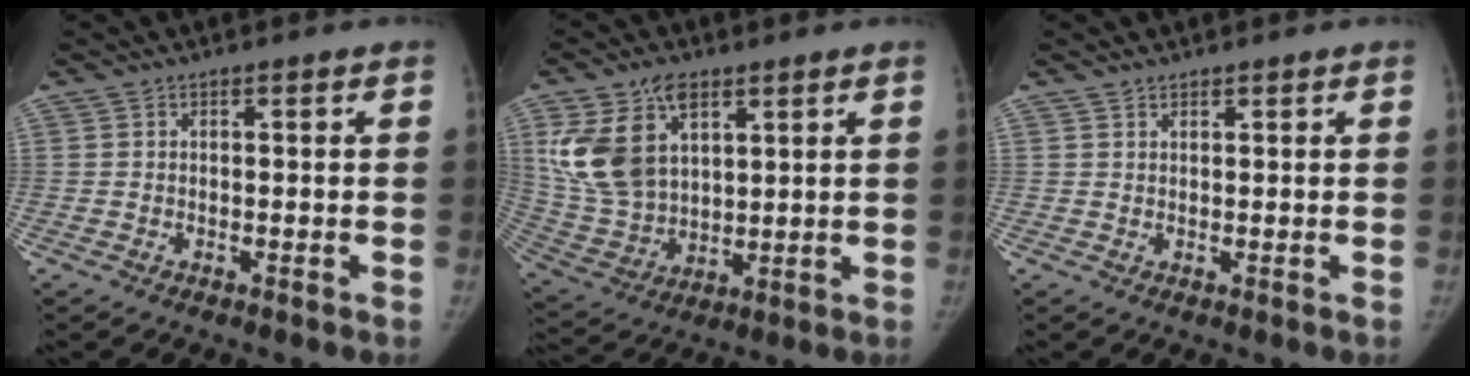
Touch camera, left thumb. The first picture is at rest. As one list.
[{"total": 15.4, "force": [6.6, 9.7, 10.1], "torque": [-0.178, -0.018, 0.144]}, {"total": 0.9, "force": [0.7, 0.5, 0.0], "torque": [0.010, -0.008, 0.010]}]